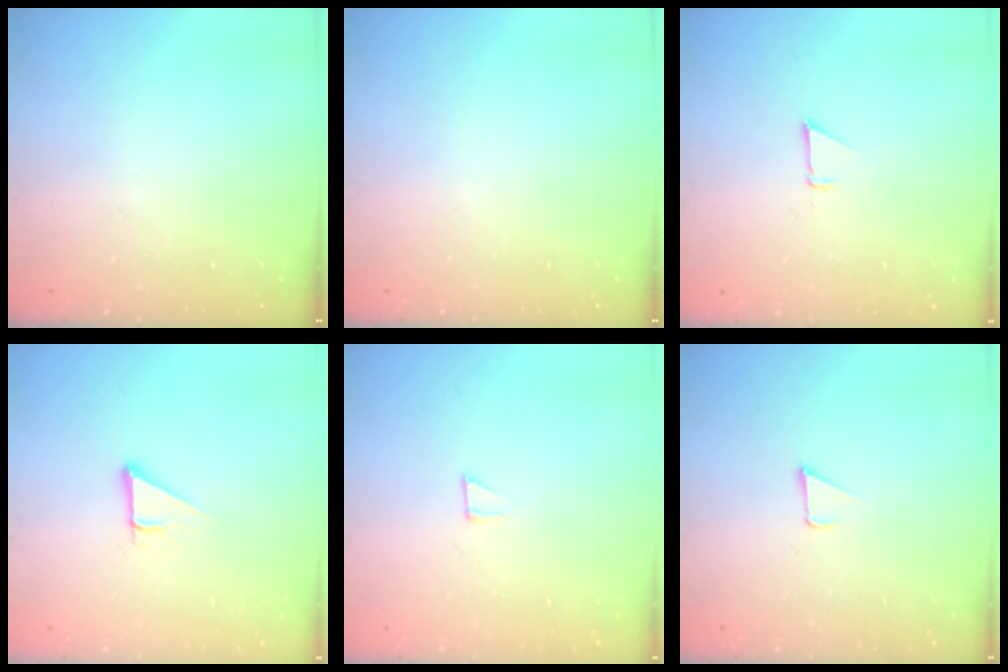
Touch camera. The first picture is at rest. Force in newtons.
{"total": 0.0}
{"total": 1.9, "press": 1.9, "slide": 0.0}
{"total": 2.9, "press": 2.8, "slide": 0.2}
{"total": 2.3, "press": 2.3, "slide": 0.2}
{"total": 1.8, "press": 1.7, "slide": 0.1}